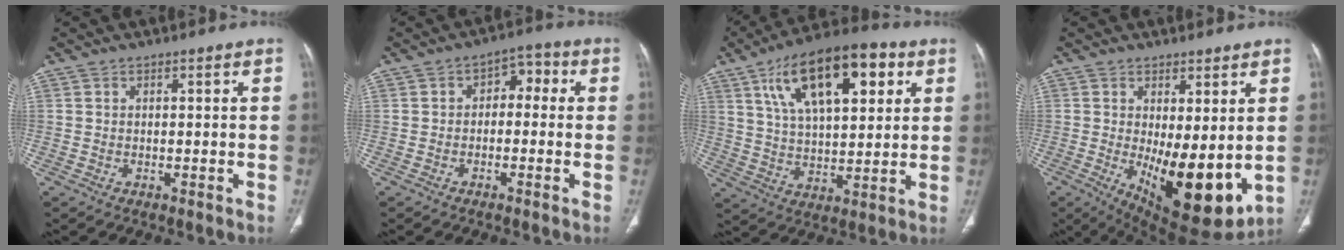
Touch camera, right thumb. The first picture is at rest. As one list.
[{"total": 4.9, "force": [-0.2, 3.4, 3.6], "torque": [-0.024, 0.028, -0.015]}, {"total": 20.7, "force": [8.6, 9.3, 16.4], "torque": [-0.241, -0.008, 0.142]}, {"total": 14.2, "force": [-1.2, 5.6, 13.0], "torque": [-0.185, -0.037, 0.004]}]